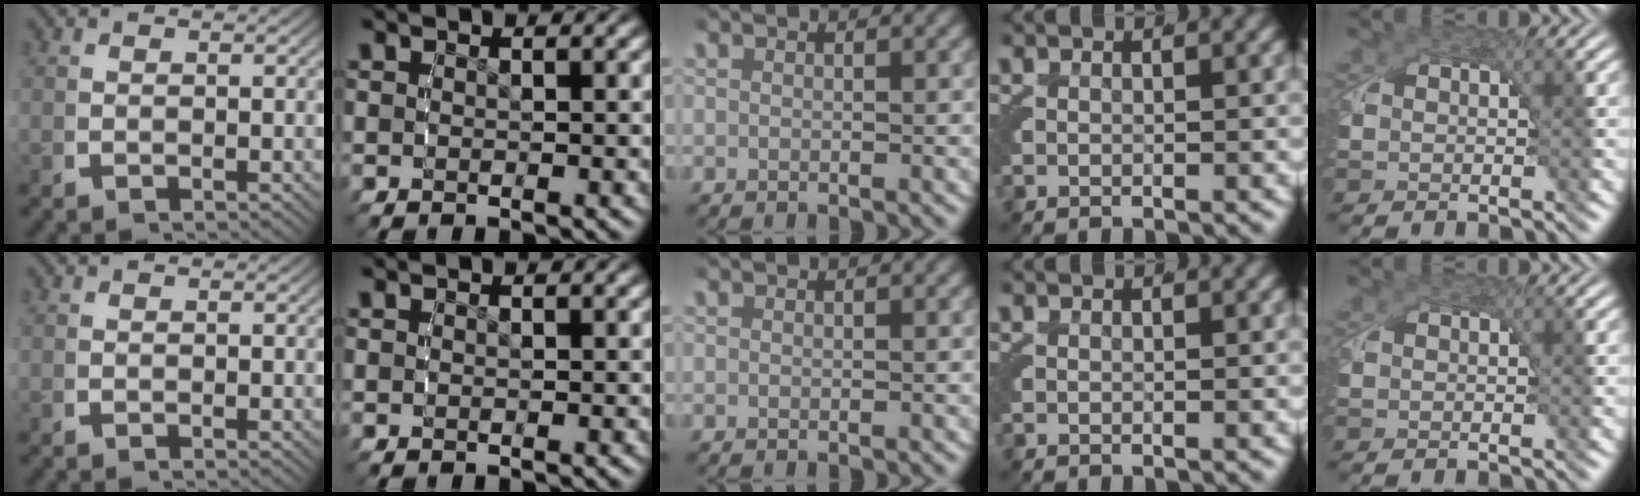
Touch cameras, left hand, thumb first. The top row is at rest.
{}